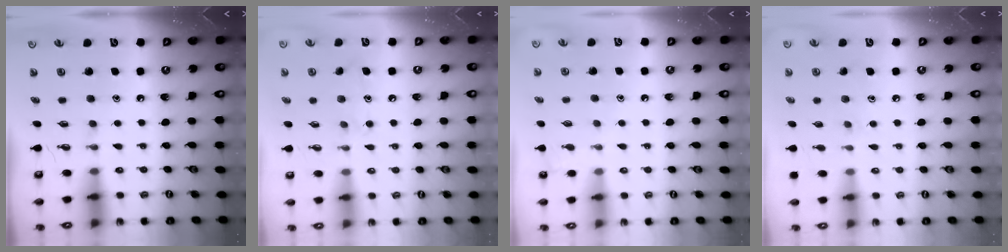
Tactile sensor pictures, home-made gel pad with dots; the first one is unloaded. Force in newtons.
{"total": 9.1, "press": 9.1, "slide": 0.6}
{"total": 2.9, "press": 2.9, "slide": 0.3}
{"total": 6.2, "press": 6.2, "slide": 0.1}